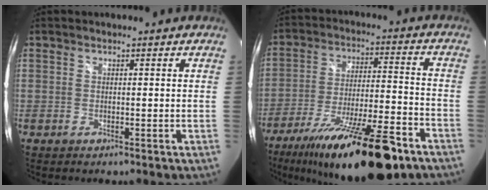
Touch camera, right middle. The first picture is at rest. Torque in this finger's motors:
{"motor_torque": [1.11, -1.04, 0.52, 0.21]}